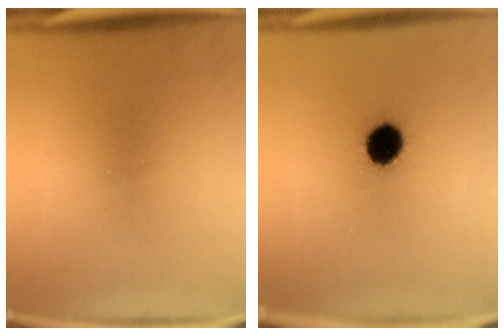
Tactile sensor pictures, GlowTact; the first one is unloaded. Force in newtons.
{"total": 6.7}